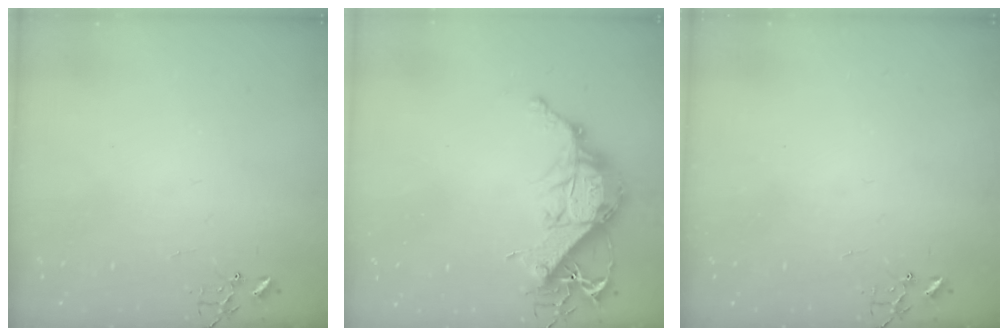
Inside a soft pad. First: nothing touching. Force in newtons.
{"total": 13.2, "press": 13.2, "slide": 1.1}
{"total": 0.0}